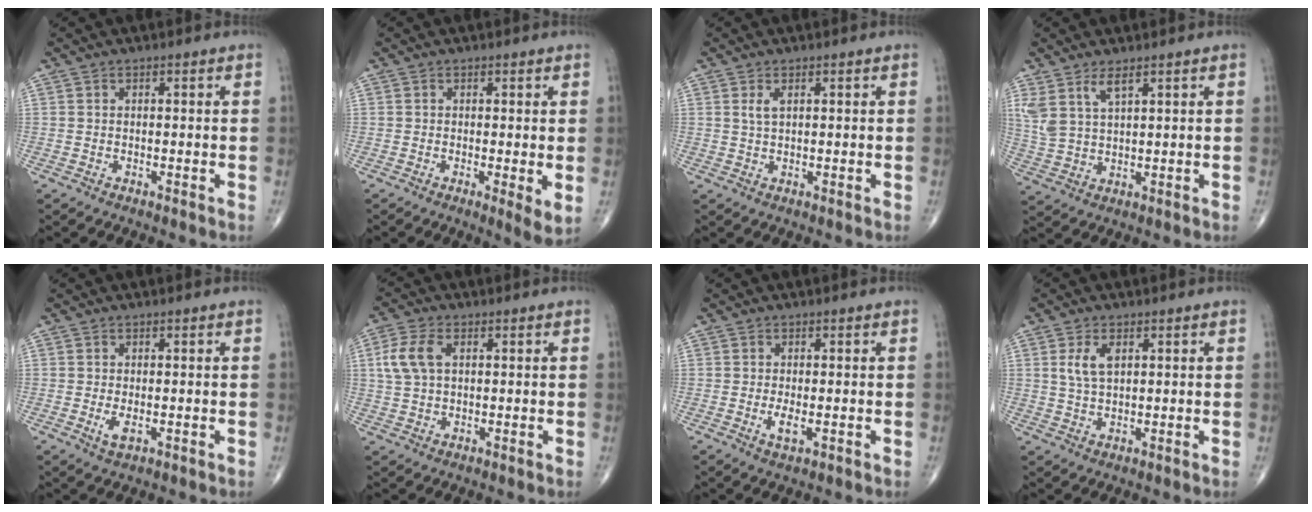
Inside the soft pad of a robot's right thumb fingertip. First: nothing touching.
{"total": 3.6, "force": [-0.1, 0.8, 3.5], "torque": [-0.056, -0.014, -0.008]}
{"total": 1.8, "force": [0.7, 0.7, 1.5], "torque": [-0.033, 0.001, 0.018]}
{"total": 5.6, "force": [3.4, 1.9, 4.0], "torque": [-0.090, -0.015, 0.078]}
{"total": 2.3, "force": [-0.5, 1.0, 2.0], "torque": [-0.040, -0.006, -0.008]}
{"total": 6.7, "force": [1.6, 4.0, 5.1], "torque": [-0.118, 0.010, 0.031]}
{"total": 2.4, "force": [-0.5, 0.8, 2.2], "torque": [-0.047, -0.007, -0.009]}
{"total": 4.6, "force": [1.5, 2.4, 3.7], "torque": [-0.071, -0.004, 0.032]}